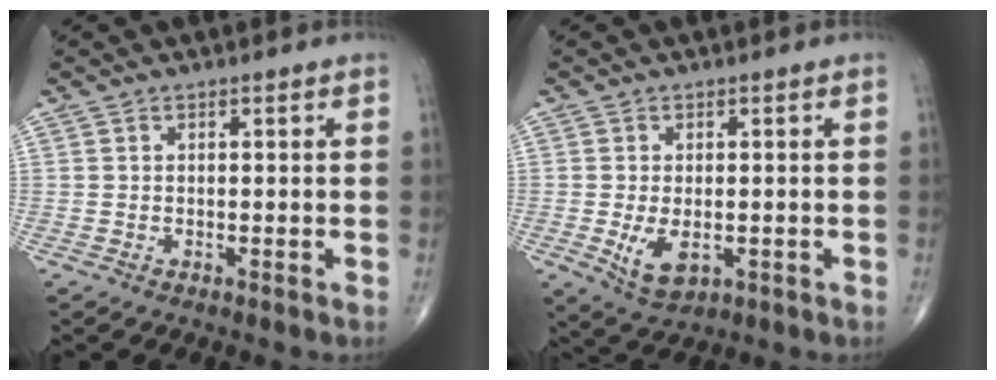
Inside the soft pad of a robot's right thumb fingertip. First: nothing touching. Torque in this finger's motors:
{"motor_torque": [0.05, 0.17, 0.34, 0.23, 0.17]}